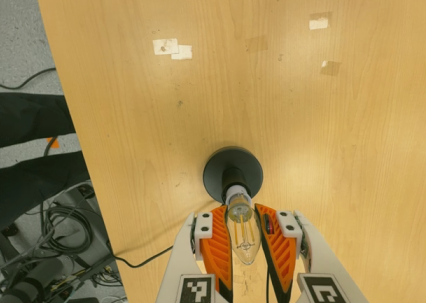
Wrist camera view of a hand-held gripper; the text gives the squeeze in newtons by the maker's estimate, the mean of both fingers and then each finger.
{"total": 21.7, "left": 21.0, "right": 22.4}